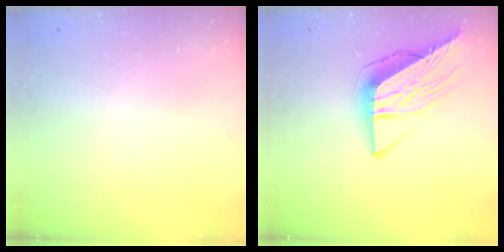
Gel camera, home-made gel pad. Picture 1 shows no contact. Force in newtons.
{"total": 11.4, "press": 11.3, "slide": 1.3}